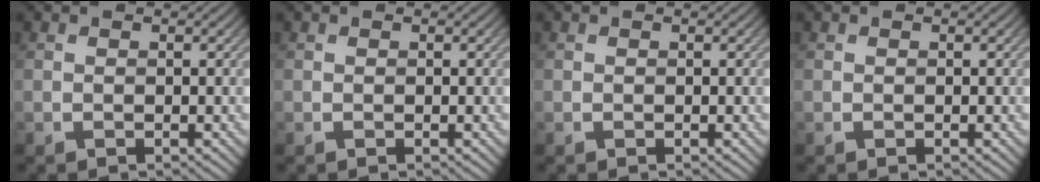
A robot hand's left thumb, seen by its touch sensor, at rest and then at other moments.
{"total": 0.0}
{"total": 0.0}
{"total": 0.0}